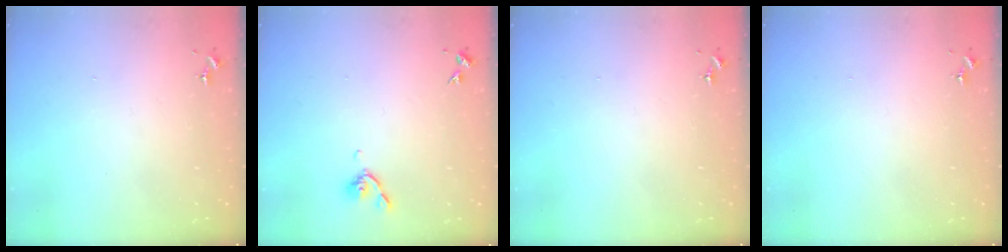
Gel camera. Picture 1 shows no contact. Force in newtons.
{"total": 5.8, "press": 5.6, "slide": 1.4}
{"total": 0.0}
{"total": 0.0}